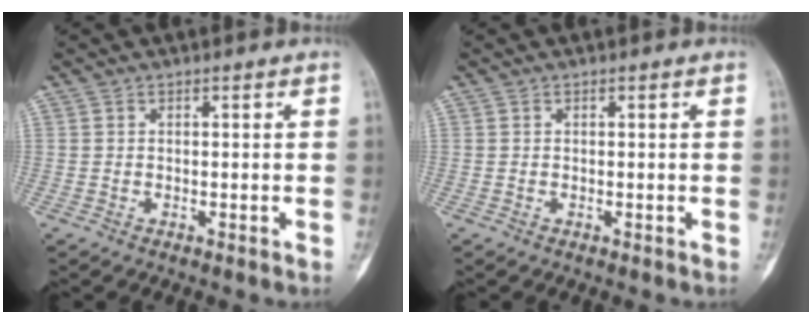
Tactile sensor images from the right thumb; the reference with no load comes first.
{"total": 0.0}